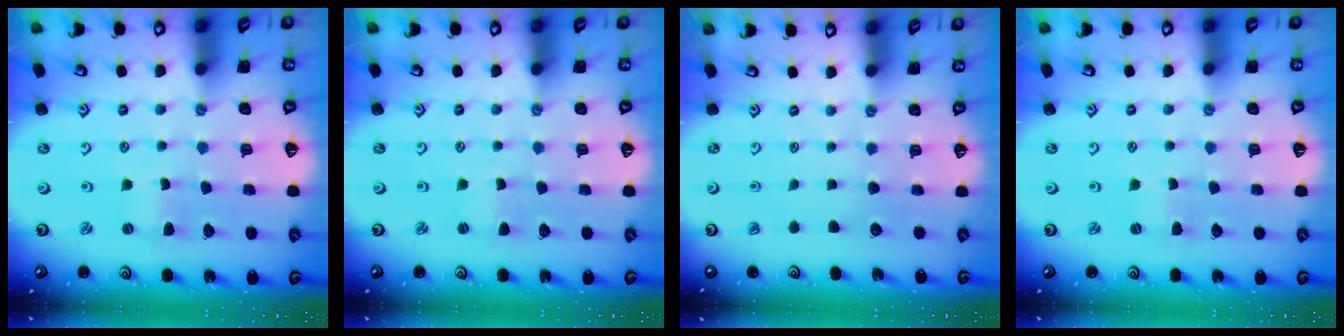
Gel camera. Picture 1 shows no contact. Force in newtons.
{"total": 0.0}
{"total": 0.0}
{"total": 0.7, "press": 0.7, "slide": 0.3}